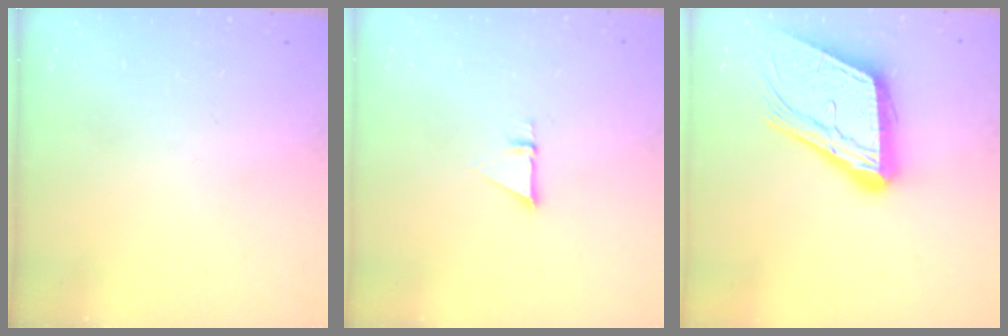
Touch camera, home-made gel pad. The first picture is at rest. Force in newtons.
{"total": 2.7, "press": 2.7, "slide": 0.2}
{"total": 19.0, "press": 18.8, "slide": 3.0}